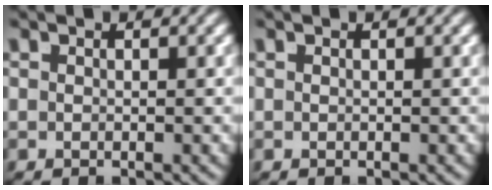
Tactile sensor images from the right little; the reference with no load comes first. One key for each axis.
{"total": 0.0}